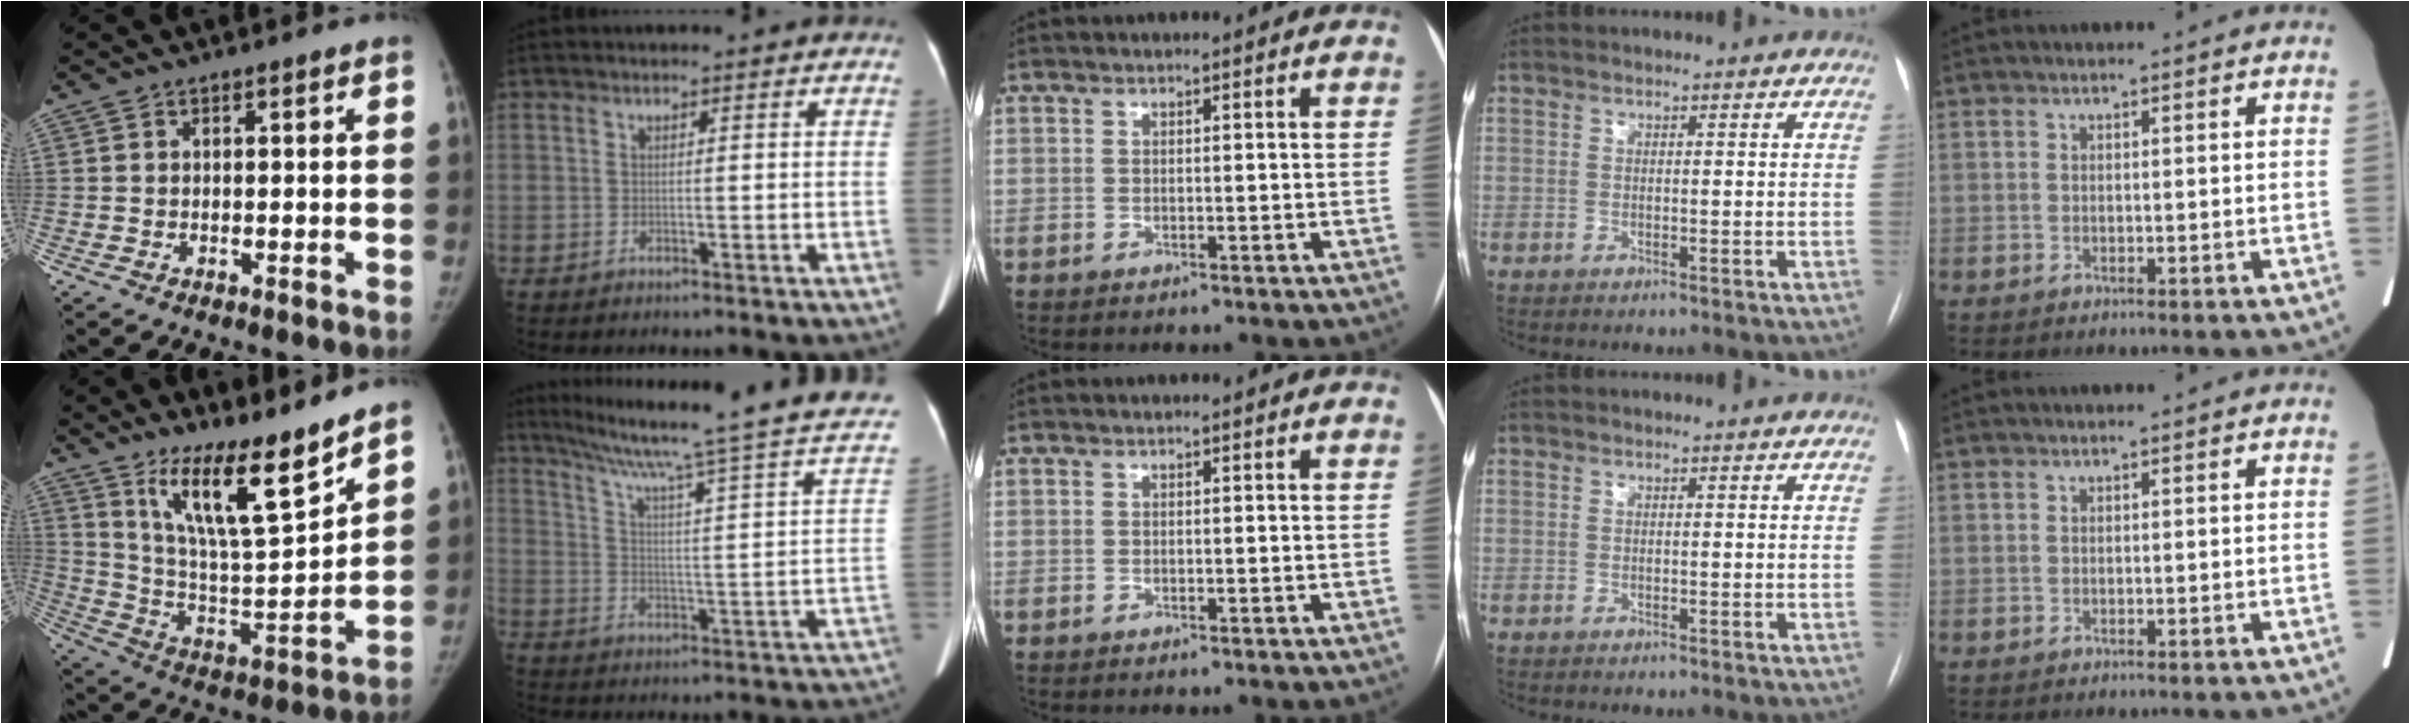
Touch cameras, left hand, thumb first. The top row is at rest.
{"thumb": {"total": 16.9, "force": [12.4, 2.9, 11.2], "torque": [-0.163, -0.089, 0.228]}, "index": {"total": 25.4, "force": [20.0, -0.3, 15.7], "torque": [-0.242, -0.032, 0.260]}}